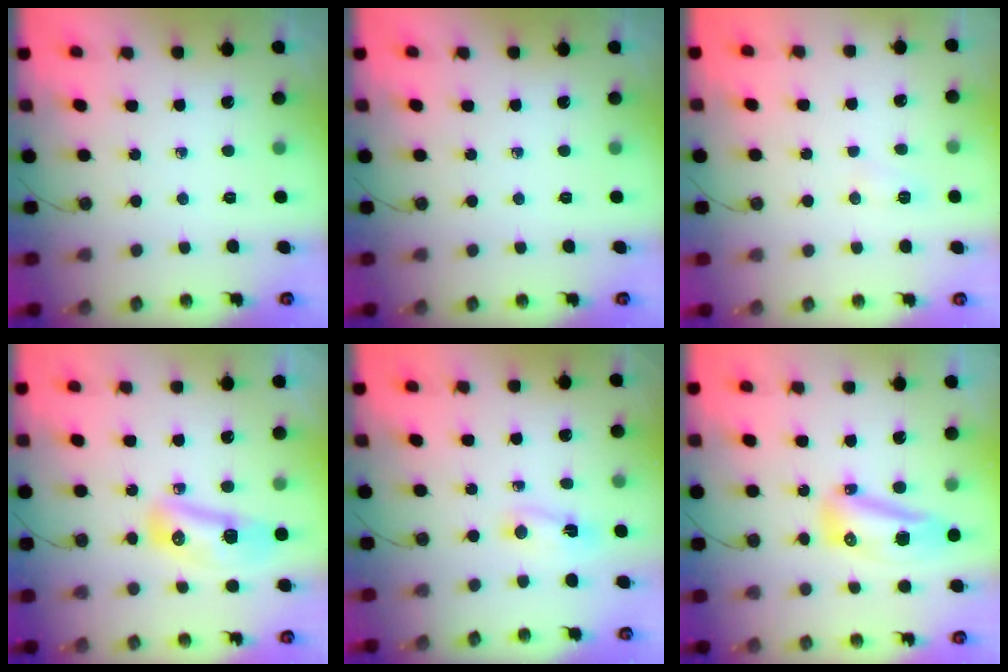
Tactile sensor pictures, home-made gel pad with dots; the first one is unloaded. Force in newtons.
{"total": 0.0}
{"total": 5.2, "press": 5.2, "slide": 0.5}
{"total": 12.4, "press": 11.5, "slide": 4.7}
{"total": 2.4, "press": 2.3, "slide": 0.4}
{"total": 10.0, "press": 9.9, "slide": 1.1}